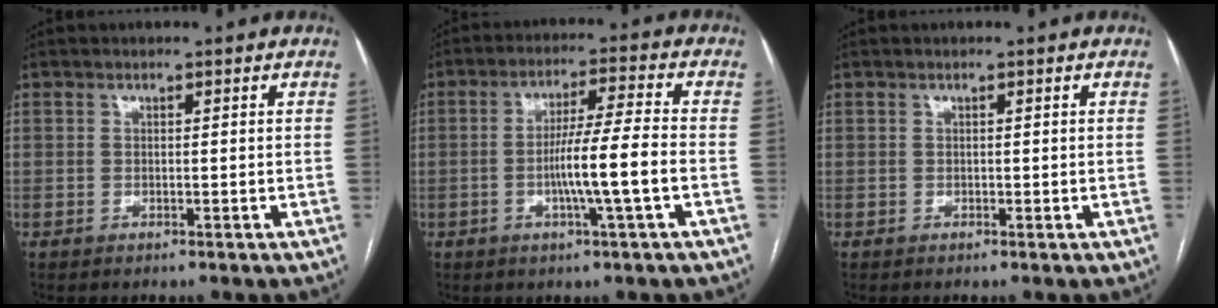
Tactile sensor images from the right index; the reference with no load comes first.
{"total": 9.1, "force": [-2.2, -1.0, 8.8], "torque": [-0.158, -0.001, -0.039]}
{"total": 0.0}